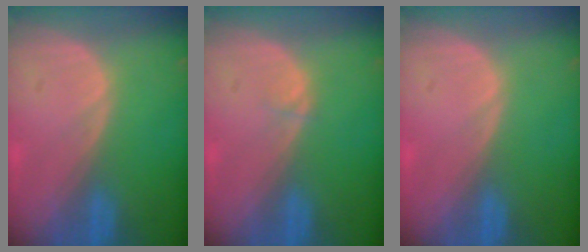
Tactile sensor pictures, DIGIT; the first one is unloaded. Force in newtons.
{"total": 0.5, "press": 0.5, "slide": 0.1}
{"total": 0.0}